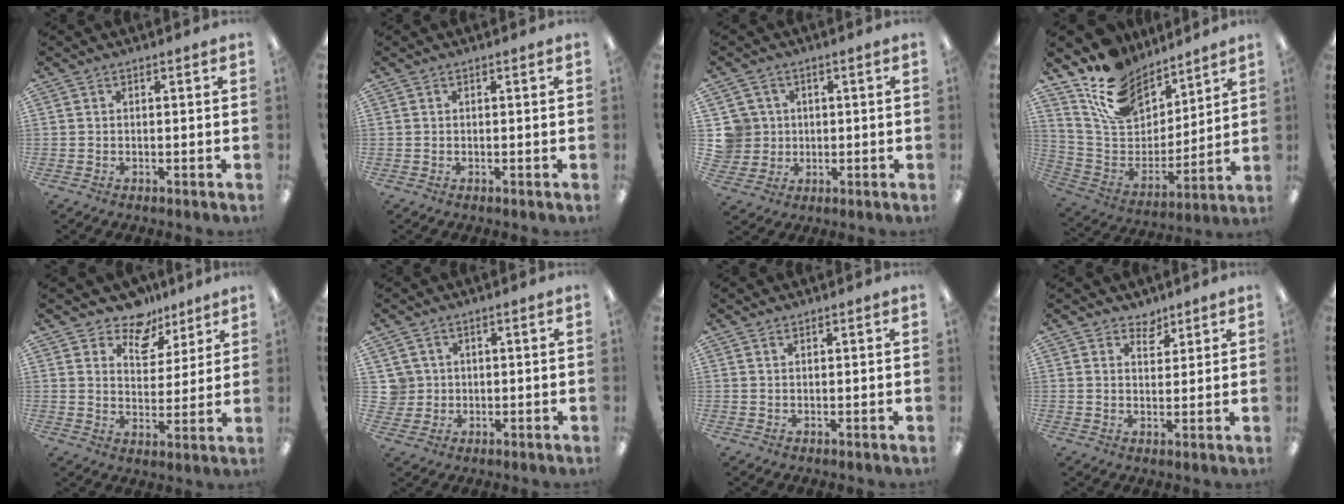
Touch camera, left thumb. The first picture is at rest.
{"total": 0.0}
{"total": 6.6, "force": [1.6, 6.4, 0.4], "torque": [-0.027, 0.004, 0.034]}
{"total": 16.5, "force": [12.6, 9.1, 5.6], "torque": [-0.138, -0.081, 0.238]}
{"total": 9.4, "force": [7.8, 4.9, 2.2], "torque": [-0.040, -0.054, 0.142]}
{"total": 4.3, "force": [1.3, 4.1, 0.3], "torque": [-0.013, 0.006, 0.024]}
{"total": 0.9, "force": [0.8, 0.3, 0.3], "torque": [-0.008, 0.000, 0.014]}
{"total": 4.0, "force": [3.3, 2.1, 0.4], "torque": [0.005, -0.022, 0.057]}